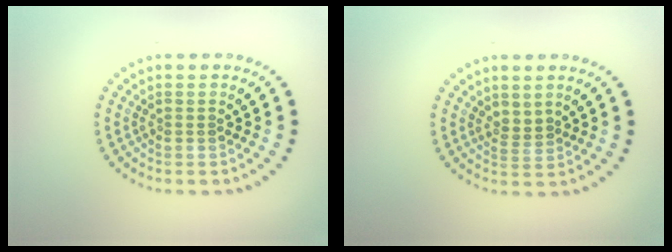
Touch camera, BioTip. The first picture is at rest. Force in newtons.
{"total": 1.1, "press": 0.8, "slide": 0.8}